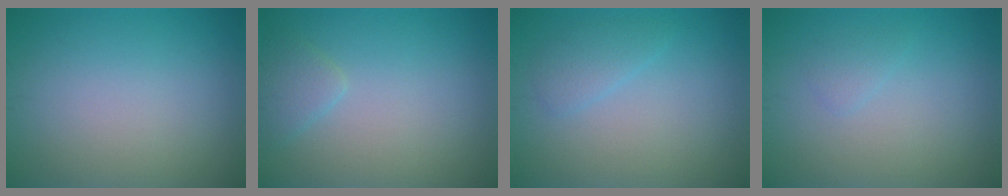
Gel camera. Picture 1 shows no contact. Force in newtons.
{"total": 1.5, "press": 1.5, "slide": 0.0}
{"total": 1.6, "press": 1.6, "slide": 0.2}
{"total": 0.9, "press": 0.9, "slide": 0.0}